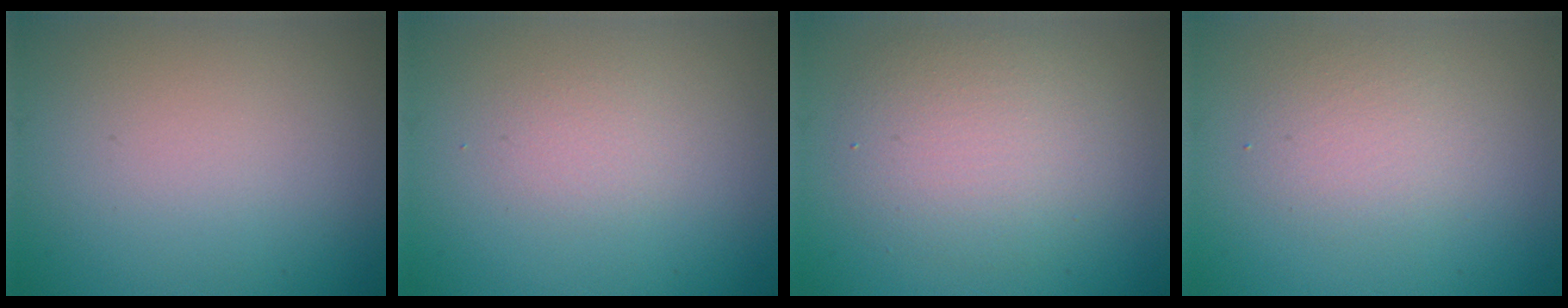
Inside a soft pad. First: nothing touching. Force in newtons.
{"total": 1.2, "press": 1.2, "slide": 0.1}
{"total": 4.2, "press": 4.2, "slide": 0.0}
{"total": 2.3, "press": 2.3, "slide": 0.1}